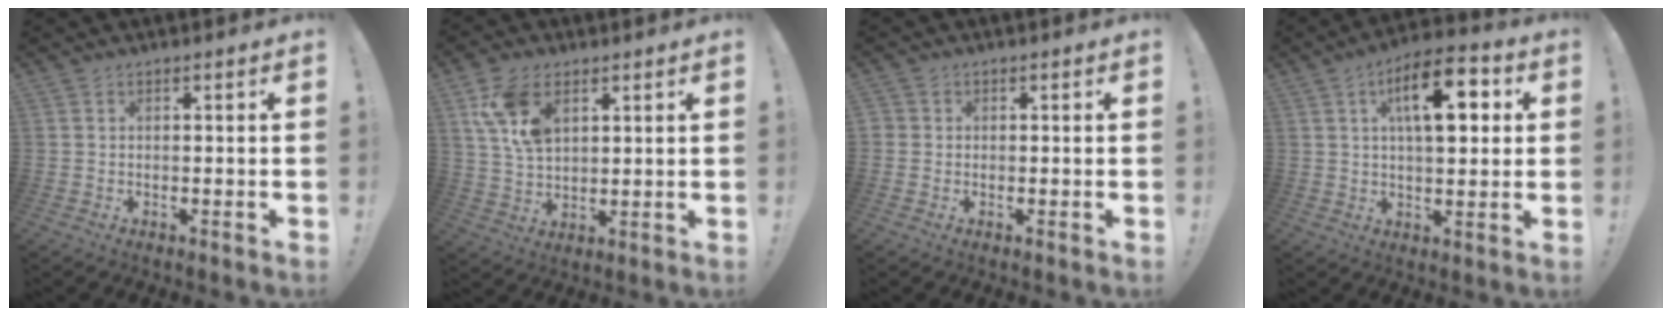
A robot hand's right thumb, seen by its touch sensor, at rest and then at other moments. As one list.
[{"total": 11.7, "force": [5.6, 6.9, 7.5], "torque": [-0.146, -0.013, 0.106]}, {"total": 1.5, "force": [-0.1, 1.5, 0.3], "torque": [-0.004, 0.004, -0.003]}, {"total": 14.7, "force": [4.5, 6.4, 12.4], "torque": [-0.184, 0.003, 0.070]}]